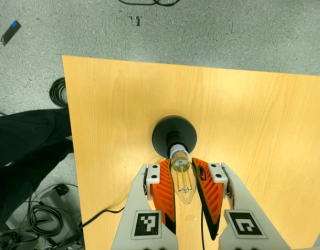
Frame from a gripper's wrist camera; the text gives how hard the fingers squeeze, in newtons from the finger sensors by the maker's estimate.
{"total": 18.1, "left": 17.2, "right": 18.9}